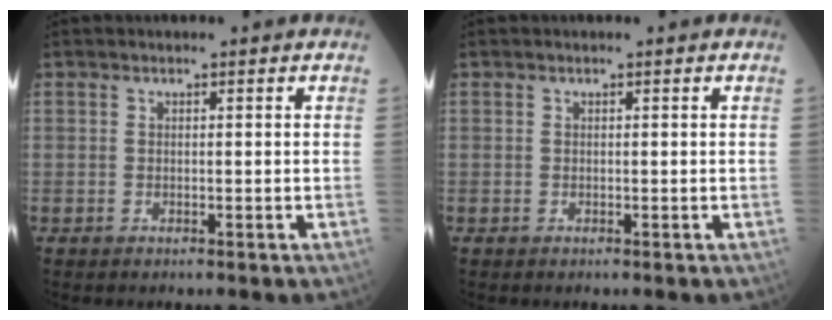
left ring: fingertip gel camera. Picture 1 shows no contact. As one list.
[{"total": 0.0}]